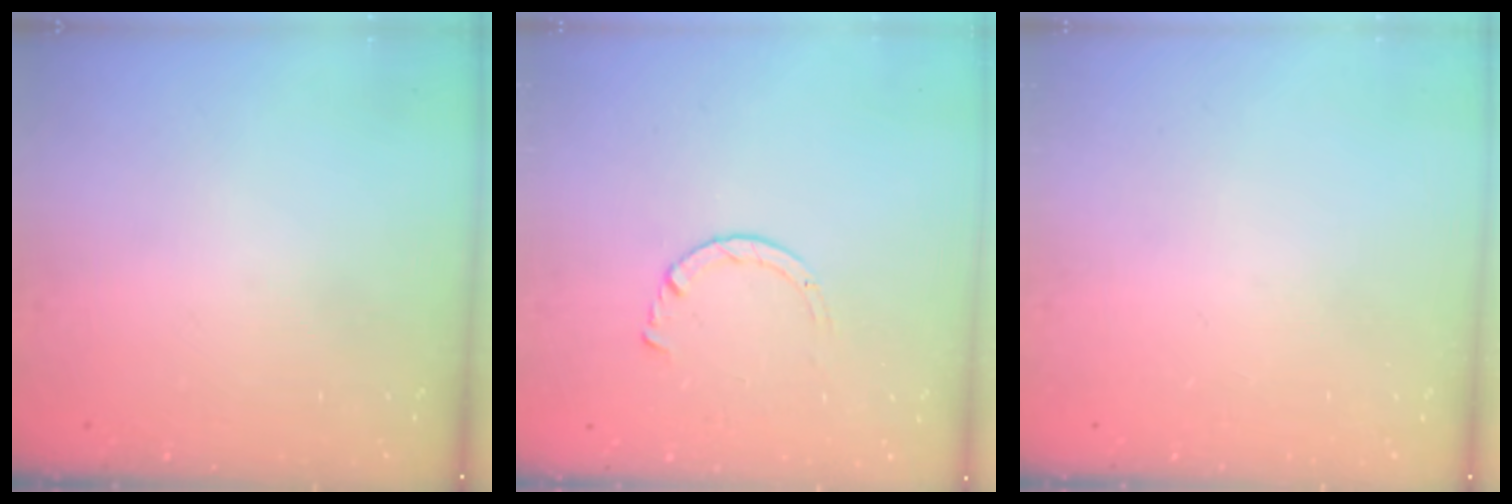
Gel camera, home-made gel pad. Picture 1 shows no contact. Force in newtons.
{"total": 2.9, "press": 2.8, "slide": 0.3}
{"total": 0.0}